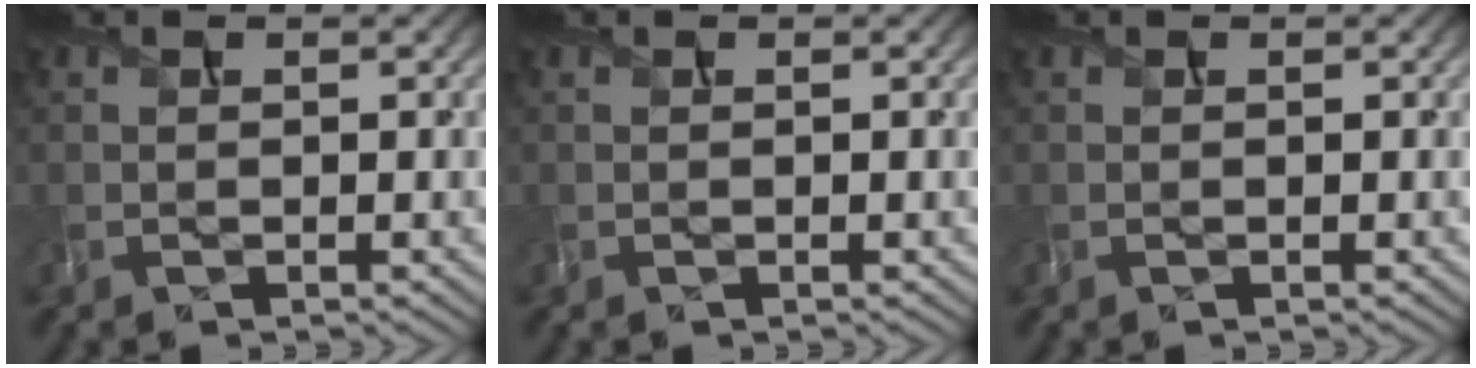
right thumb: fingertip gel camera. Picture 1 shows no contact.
{"total": 0.0}
{"total": 0.0}